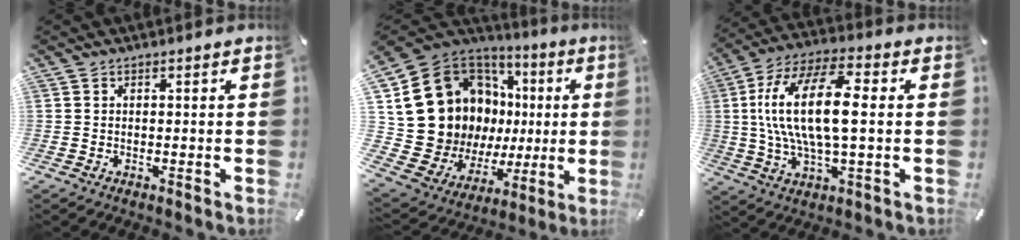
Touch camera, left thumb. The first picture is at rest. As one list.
[{"total": 18.8, "force": [3.0, 16.5, 8.6], "torque": [-0.147, -0.057, 0.100]}, {"total": 18.2, "force": [1.5, 7.6, 16.5], "torque": [-0.340, 0.002, 0.020]}]